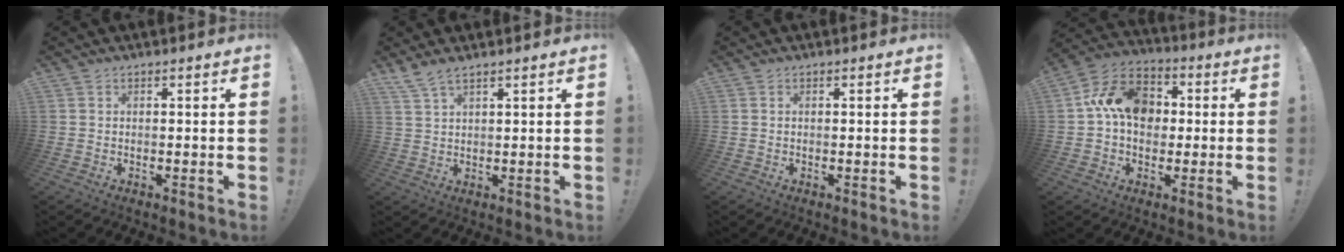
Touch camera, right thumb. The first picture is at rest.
{"total": 4.2, "force": [3.4, 0.7, 2.4], "torque": [-0.056, -0.015, 0.064]}
{"total": 0.0}
{"total": 15.5, "force": [2.4, 11.8, 9.7], "torque": [-0.156, 0.018, 0.047]}